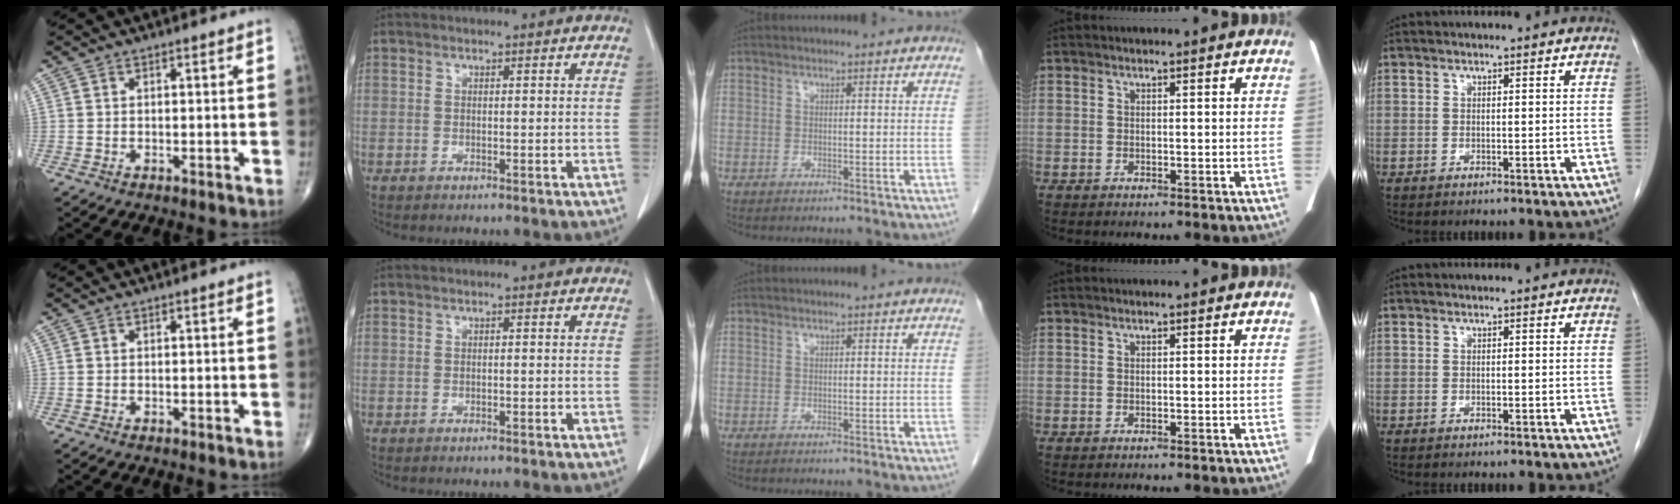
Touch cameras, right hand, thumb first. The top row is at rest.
{}